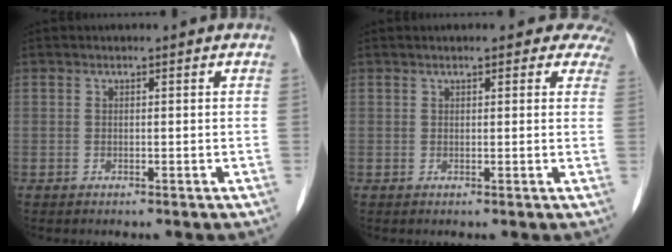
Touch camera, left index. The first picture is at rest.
{"total": 6.7, "force": [5.8, 2.5, 2.3], "torque": [-0.002, 0.008, 0.048]}